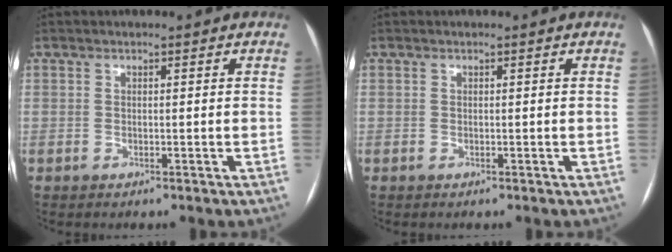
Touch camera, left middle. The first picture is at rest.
{"total": 0.0}